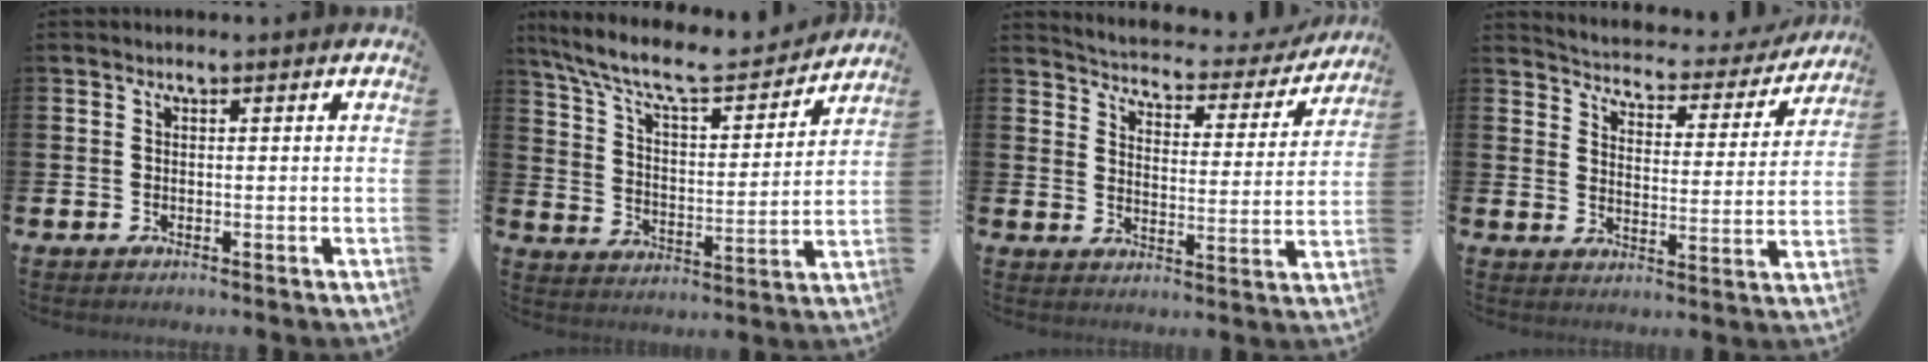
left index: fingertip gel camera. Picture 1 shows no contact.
{"total": 9.5, "force": [8.4, 2.2, 3.7], "torque": [-0.114, -0.054, 0.143]}
{"total": 4.2, "force": [4.1, 1.0, 0.5], "torque": [-0.025, -0.041, 0.060]}
{"total": 4.2, "force": [4.0, 1.1, 0.4], "torque": [-0.022, -0.041, 0.059]}